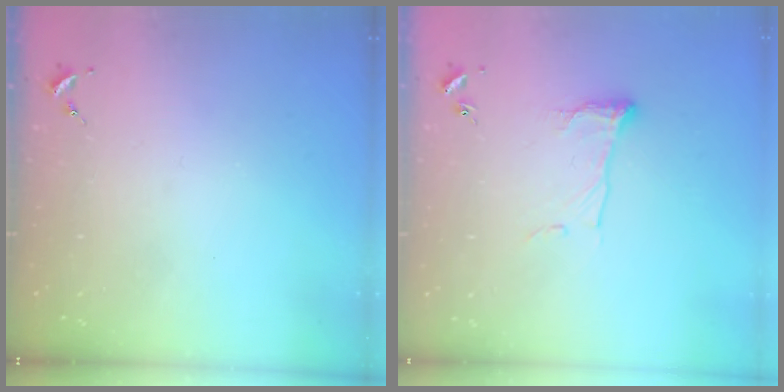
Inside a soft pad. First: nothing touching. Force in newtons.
{"total": 7.8, "press": 7.8, "slide": 0.1}